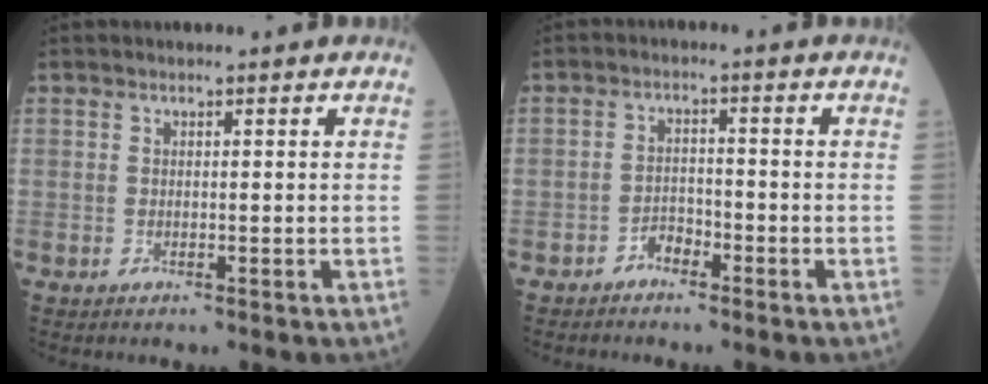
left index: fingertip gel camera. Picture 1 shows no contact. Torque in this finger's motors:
{"motor_torque": [-0.18, 0.10, 0.03, 0.00]}